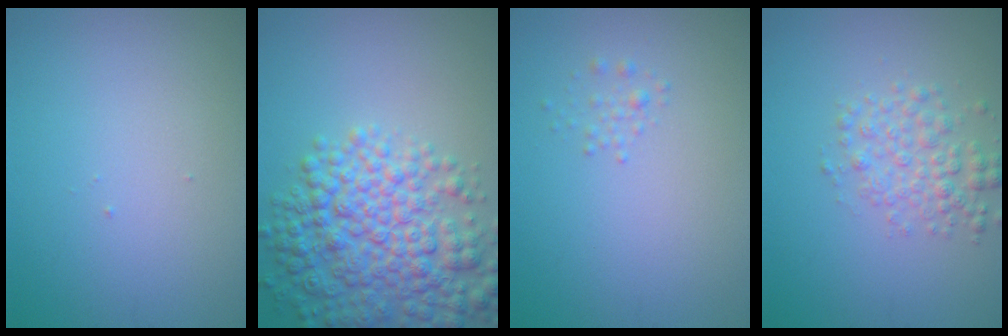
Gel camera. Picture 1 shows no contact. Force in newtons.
{"total": 8.1, "press": 8.1, "slide": 0.3}
{"total": 0.9, "press": 0.9, "slide": 0.1}
{"total": 2.9, "press": 2.9, "slide": 0.1}